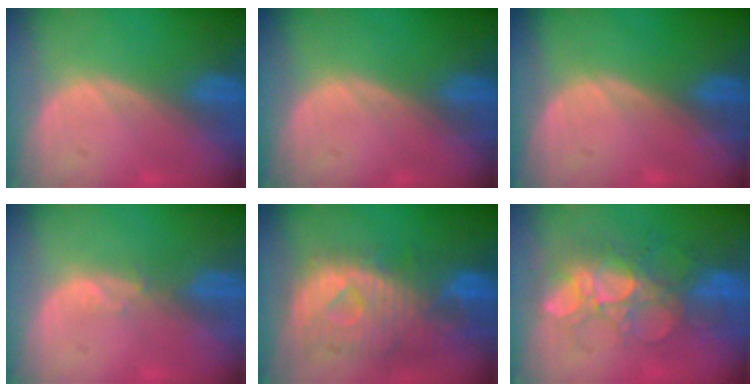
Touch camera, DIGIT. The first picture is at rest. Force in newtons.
{"total": 0.0}
{"total": 0.0}
{"total": 1.1, "press": 1.0, "slide": 0.4}
{"total": 11.3, "press": 9.8, "slide": 5.6}
{"total": 8.7, "press": 8.3, "slide": 2.4}